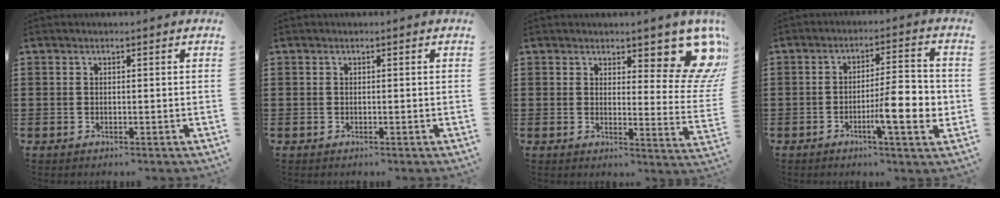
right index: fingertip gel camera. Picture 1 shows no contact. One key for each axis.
{"total": 0.0}
{"total": 11.0, "fx": 7.5, "fy": 3.7, "fz": 7.2, "tx": -0.100, "ty": -0.042, "tz": 0.131}
{"total": 9.5, "fx": -2.4, "fy": 1.8, "fz": 9.0, "tx": -0.129, "ty": -0.005, "tz": -0.041}